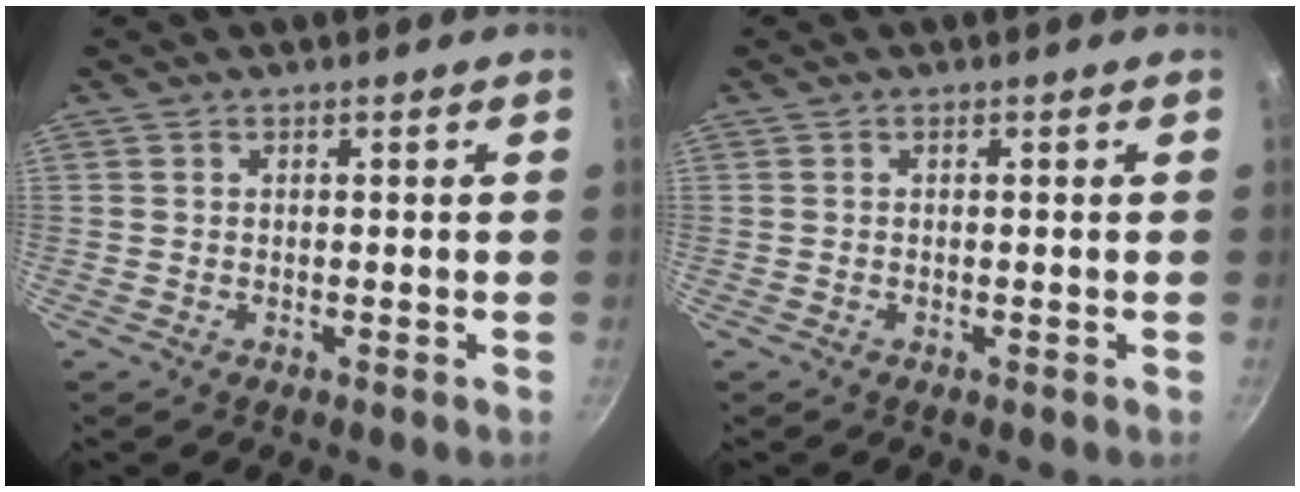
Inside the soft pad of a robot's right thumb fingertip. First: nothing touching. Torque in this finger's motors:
{"motor_torque": [0.33, 0.15, -0.20, -0.21, -0.05]}